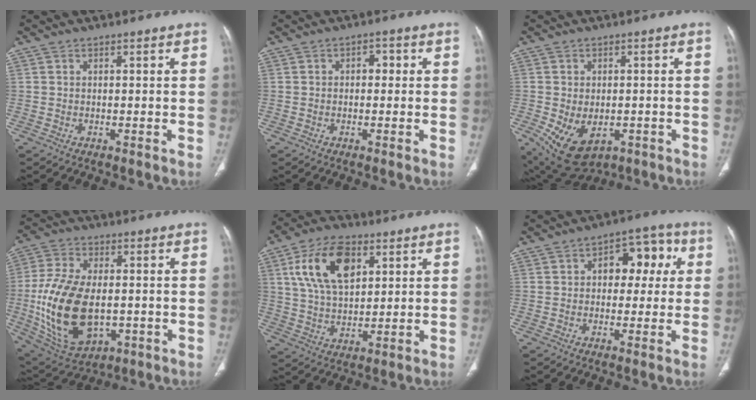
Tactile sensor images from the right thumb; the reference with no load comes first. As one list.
[{"total": 2.0, "force": [0.2, 1.4, 1.4], "torque": [-0.006, 0.006, -0.003]}, {"total": 11.2, "force": [-3.9, 7.1, 7.7], "torque": [-0.127, 0.002, -0.042]}, {"total": 20.3, "force": [-2.5, 11.7, 16.3], "torque": [-0.321, -0.007, -0.024]}, {"total": 14.0, "force": [5.1, 8.0, 10.3], "torque": [-0.176, -0.009, 0.098]}, {"total": 9.6, "force": [2.0, 6.2, 7.1], "torque": [-0.050, 0.025, 0.024]}]